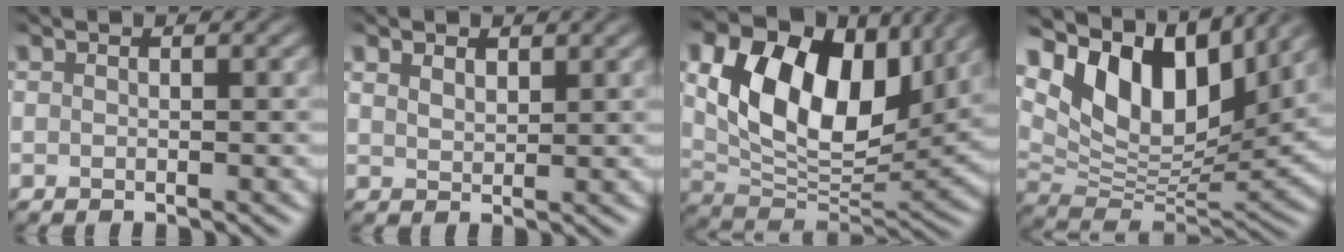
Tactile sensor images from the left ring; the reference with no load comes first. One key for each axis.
{"total": 1.4, "fx": 1.2, "fy": 0.7, "fz": 0.4, "tx": -0.017, "ty": -0.001, "tz": 0.028}
{"total": 13.1, "fx": 4.7, "fy": 7.9, "fz": 9.4, "tx": -0.172, "ty": -0.002, "tz": 0.089}
{"total": 10.6, "fx": 5.8, "fy": 5.3, "fz": 7.2, "tx": -0.129, "ty": 0.002, "tz": 0.106}